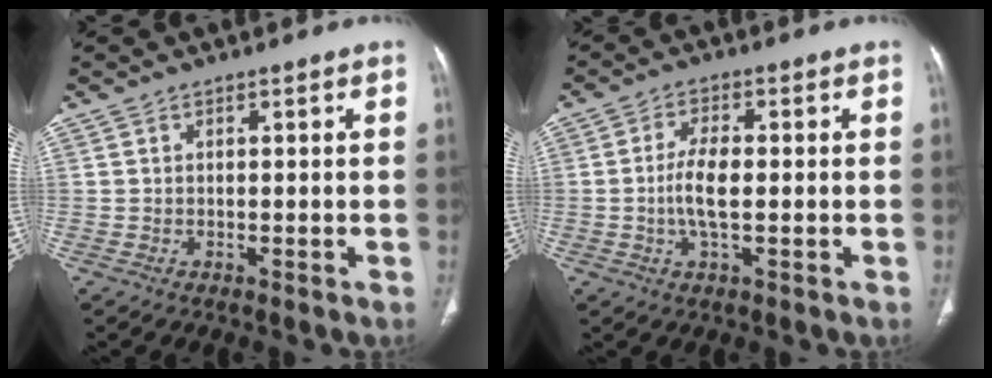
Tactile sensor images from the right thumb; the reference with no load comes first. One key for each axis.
{"total": 6.1, "fx": -0.6, "fy": 2.3, "fz": 5.6, "tx": -0.120, "ty": 0.004, "tz": -0.014}